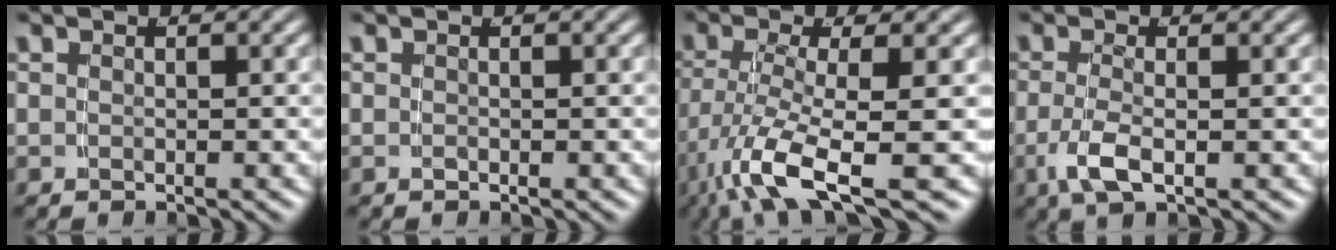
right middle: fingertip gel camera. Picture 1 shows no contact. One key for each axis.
{"total": 0.0}
{"total": 7.3, "fx": -3.7, "fy": 2.0, "fz": 5.9, "tx": -0.117, "ty": -0.033, "tz": -0.044}
{"total": 2.9, "fx": -1.1, "fy": 0.7, "fz": 2.6, "tx": -0.063, "ty": -0.011, "tz": -0.016}